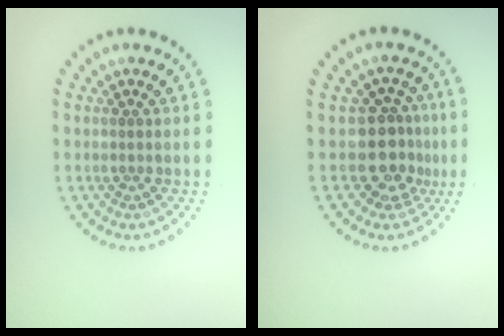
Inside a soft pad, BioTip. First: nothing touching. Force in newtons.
{"total": 3.5, "press": 2.6, "slide": 2.3}